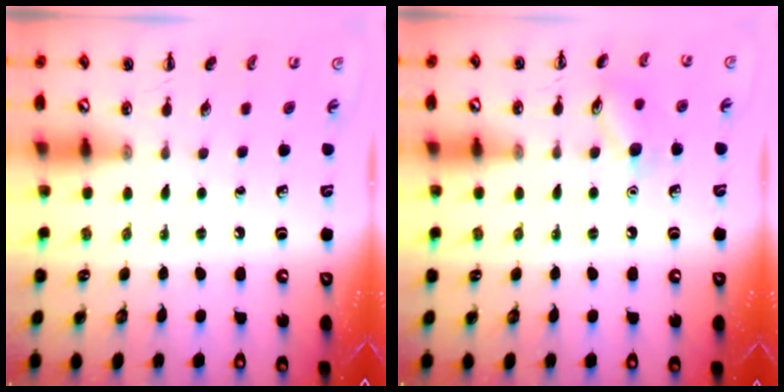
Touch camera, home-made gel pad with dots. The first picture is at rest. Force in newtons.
{"total": 8.4, "press": 8.4, "slide": 0.8}